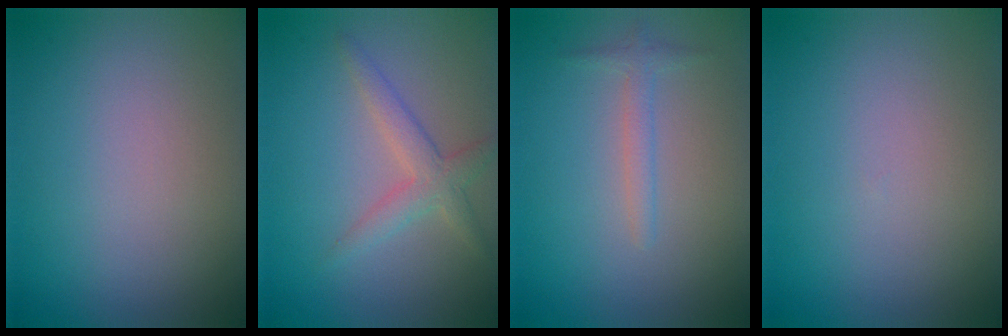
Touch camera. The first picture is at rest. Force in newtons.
{"total": 2.6, "press": 2.6, "slide": 0.2}
{"total": 1.4, "press": 1.4, "slide": 0.0}
{"total": 0.0}